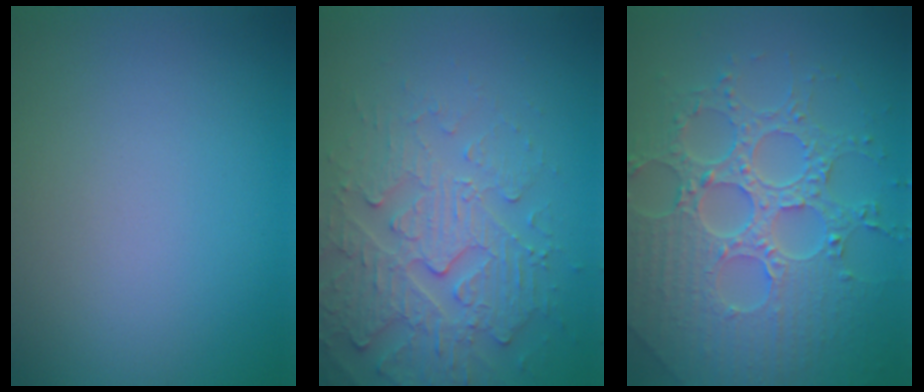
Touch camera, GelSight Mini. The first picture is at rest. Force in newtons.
{"total": 4.4, "press": 4.4, "slide": 0.5}
{"total": 8.4, "press": 6.2, "slide": 5.7}